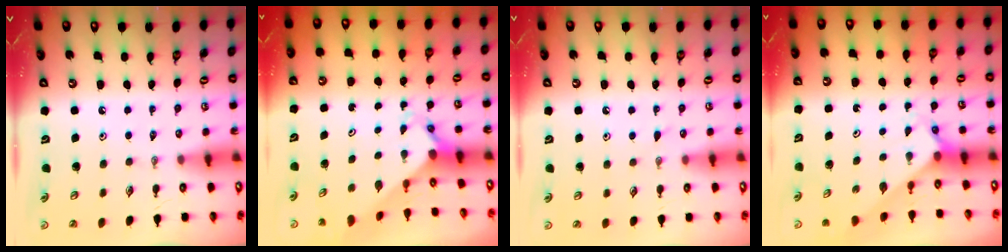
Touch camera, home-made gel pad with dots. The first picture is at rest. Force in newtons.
{"total": 2.8, "press": 2.8, "slide": 0.3}
{"total": 3.4, "press": 3.4, "slide": 0.4}
{"total": 2.1, "press": 2.1, "slide": 0.1}